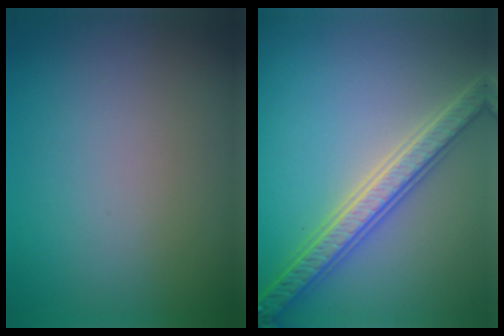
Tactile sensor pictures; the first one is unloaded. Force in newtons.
{"total": 5.6, "press": 5.4, "slide": 1.1}